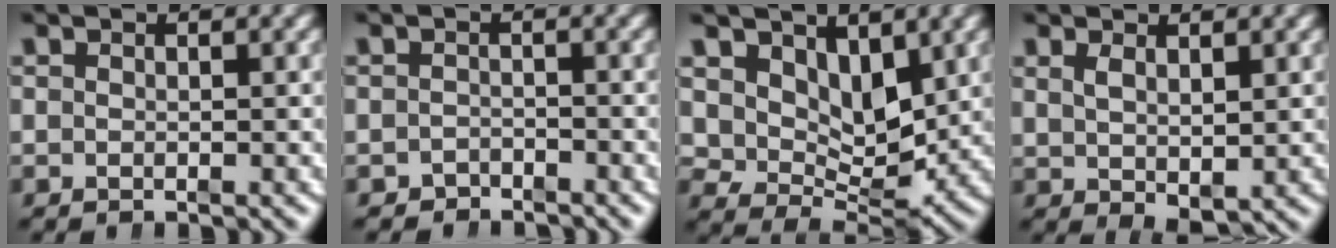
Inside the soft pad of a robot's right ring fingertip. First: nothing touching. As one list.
[{"total": 2.4, "force": [-2.4, 0.1, -0.5], "torque": [0.017, -0.014, -0.033]}, {"total": 6.3, "force": [1.5, 4.3, 4.4], "torque": [-0.075, -0.034, 0.035]}, {"total": 2.1, "force": [0.1, 0.2, 2.0], "torque": [-0.025, -0.014, 0.019]}]